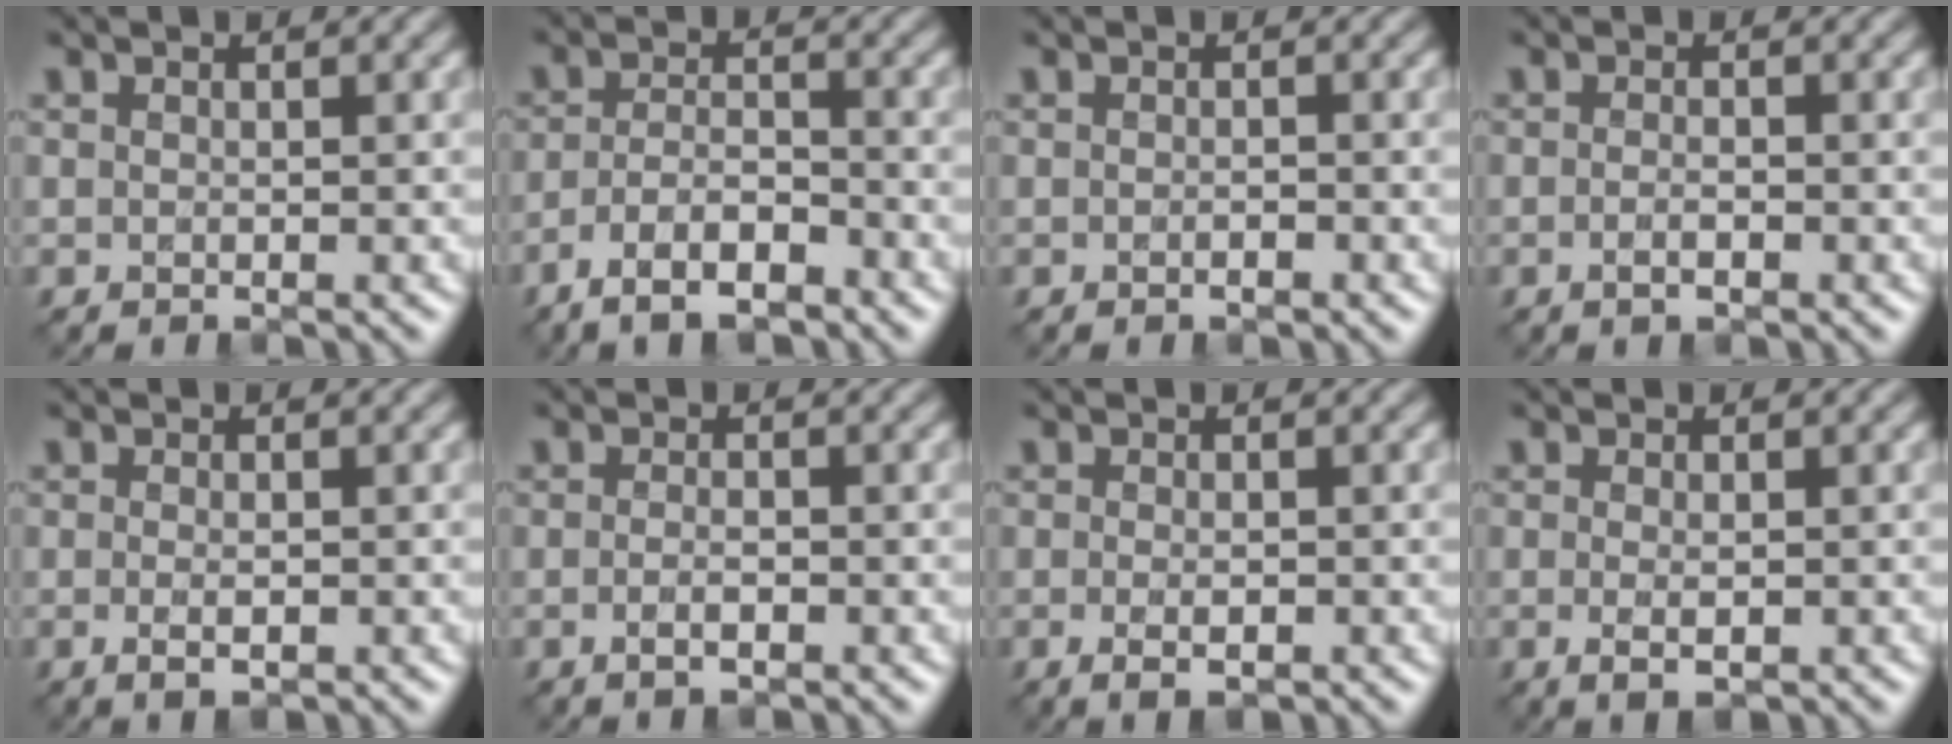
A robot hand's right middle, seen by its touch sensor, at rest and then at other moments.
{"total": 5.1, "force": [-3.4, 1.8, 3.4], "torque": [-0.063, 0.000, -0.067]}
{"total": 0.8, "force": [-0.4, 0.2, 0.6], "torque": [-0.010, 0.000, -0.006]}
{"total": 1.3, "force": [-0.6, 0.4, 1.1], "torque": [-0.022, -0.003, -0.012]}
{"total": 1.6, "force": [-0.5, 0.6, 1.5], "torque": [-0.029, -0.007, -0.008]}
{"total": 1.7, "force": [-0.7, 0.5, 1.4], "torque": [-0.028, -0.004, -0.014]}
{"total": 1.9, "force": [-0.7, 0.7, 1.7], "torque": [-0.031, -0.006, -0.010]}
{"total": 1.8, "force": [-0.4, 0.6, 1.7], "torque": [-0.033, -0.009, -0.005]}